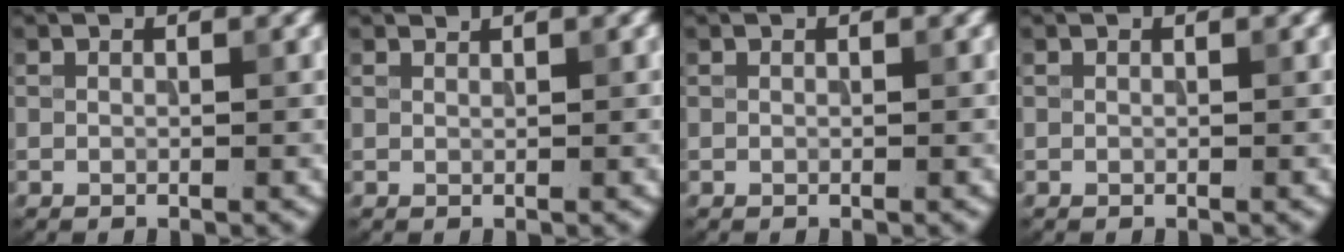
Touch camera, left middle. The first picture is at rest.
{"total": 0.5, "force": [0.5, 0.0, 0.0], "torque": [0.004, -0.002, 0.011]}
{"total": 0.0}
{"total": 0.0}